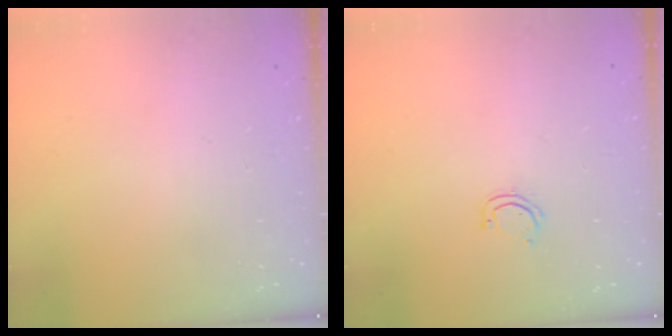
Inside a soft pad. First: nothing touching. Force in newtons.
{"total": 4.3, "press": 4.3, "slide": 0.4}